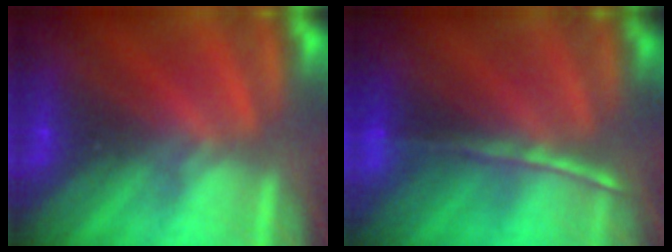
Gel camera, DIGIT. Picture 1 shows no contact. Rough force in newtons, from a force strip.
{"total": 1.6}